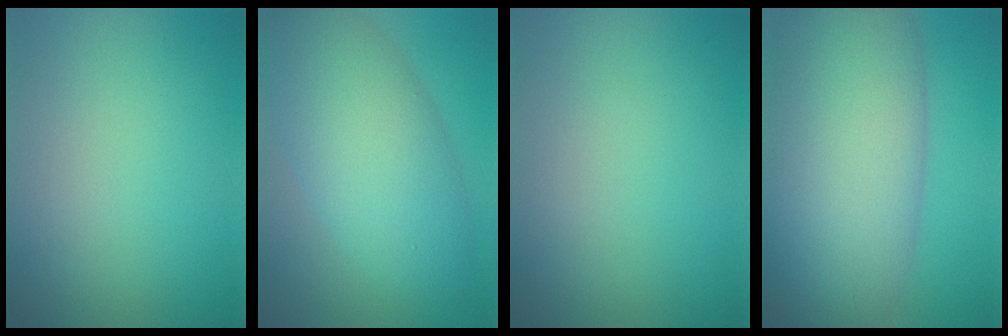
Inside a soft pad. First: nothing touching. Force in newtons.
{"total": 8.6, "press": 8.6, "slide": 0.1}
{"total": 0.0}
{"total": 13.6, "press": 13.6, "slide": 0.4}